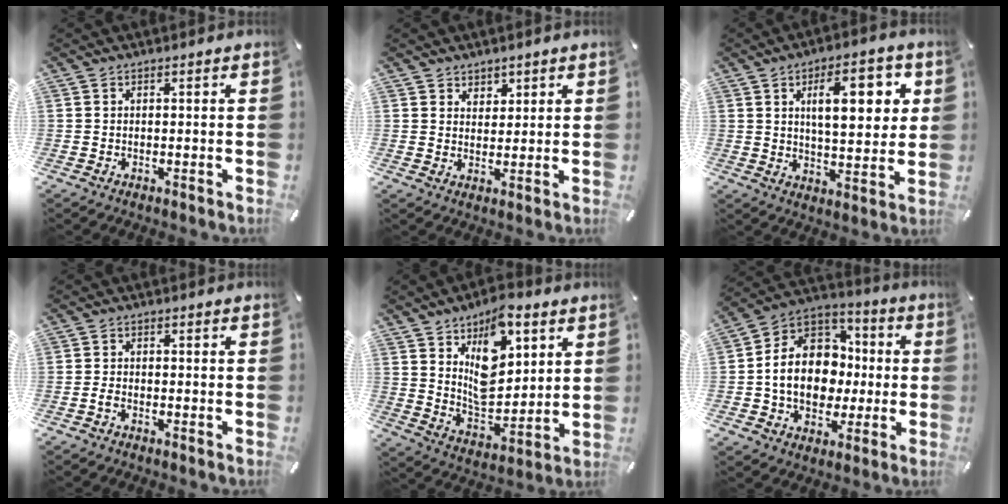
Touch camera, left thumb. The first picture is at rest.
{"total": 3.6, "force": [2.3, 2.7, -0.2], "torque": [0.011, -0.010, 0.040]}
{"total": 14.3, "force": [5.2, 6.3, 11.7], "torque": [-0.167, -0.007, 0.081]}
{"total": 1.8, "force": [-1.0, 1.0, 1.2], "torque": [-0.022, 0.005, -0.019]}
{"total": 14.0, "force": [7.2, 8.8, 8.1], "torque": [-0.114, -0.038, 0.134]}
{"total": 16.4, "force": [-1.6, 13.8, 8.7], "torque": [-0.173, 0.008, -0.025]}